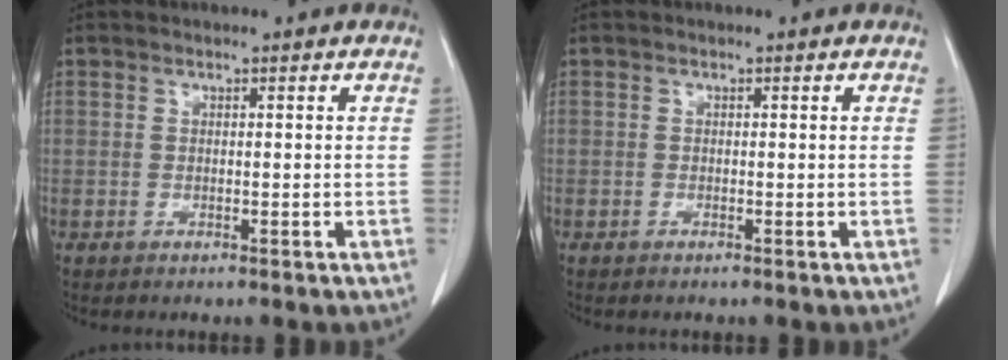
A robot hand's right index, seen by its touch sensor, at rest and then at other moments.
{"total": 0.0}